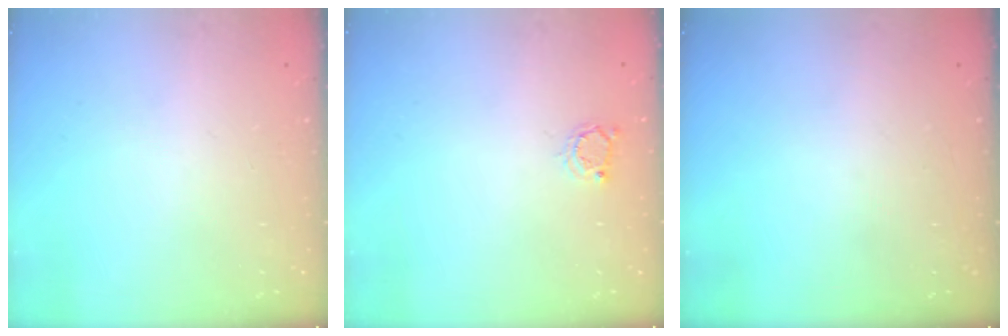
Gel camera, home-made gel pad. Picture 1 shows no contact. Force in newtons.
{"total": 2.5, "press": 2.5, "slide": 0.3}
{"total": 0.0}